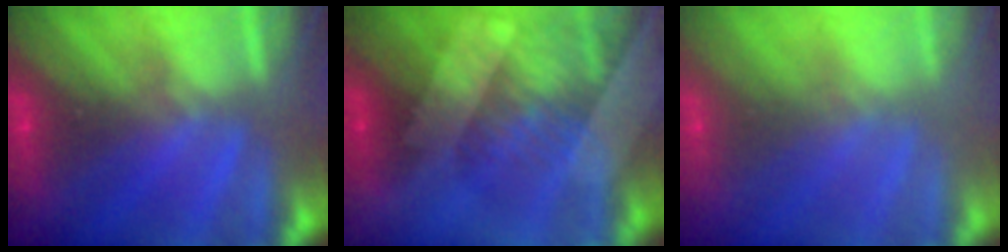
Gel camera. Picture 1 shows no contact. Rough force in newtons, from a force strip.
{"total": 3.5}
{"total": 8.5}